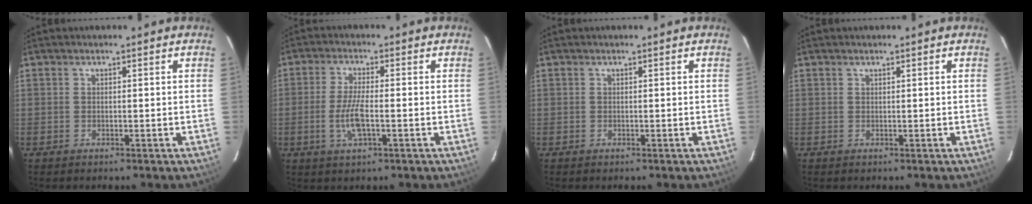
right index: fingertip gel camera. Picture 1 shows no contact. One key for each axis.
{"total": 5.9, "fx": -1.4, "fy": 1.3, "fz": 5.6, "tx": -0.114, "ty": -0.003, "tz": -0.029}
{"total": 0.0}
{"total": 0.0}